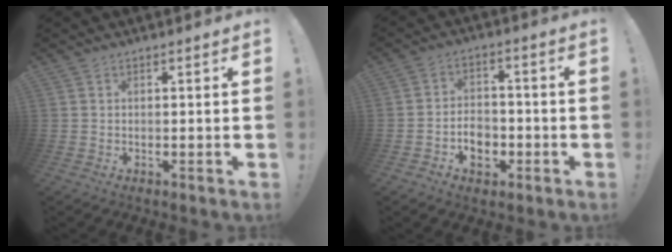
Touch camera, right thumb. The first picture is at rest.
{"total": 7.3, "force": [-2.9, 5.6, 3.8], "torque": [-0.059, 0.009, -0.050]}